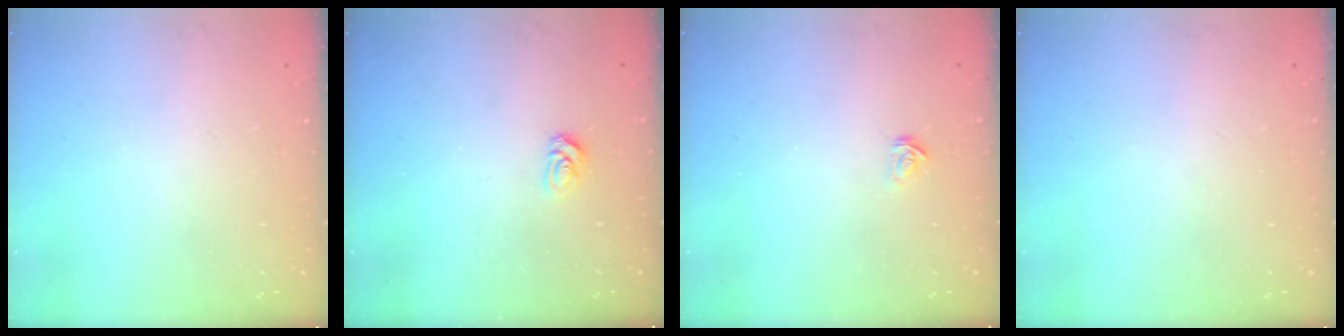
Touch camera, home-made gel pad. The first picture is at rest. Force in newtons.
{"total": 3.4, "press": 3.4, "slide": 0.4}
{"total": 2.1, "press": 2.1, "slide": 0.2}
{"total": 0.0}